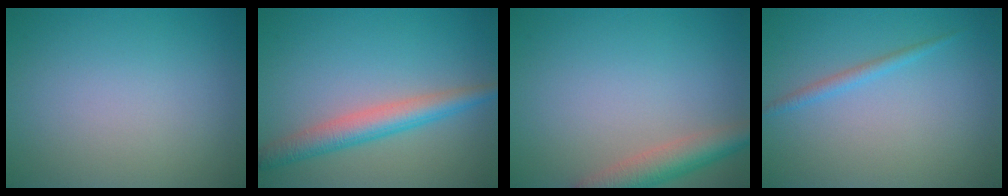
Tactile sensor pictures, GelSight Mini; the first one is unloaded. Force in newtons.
{"total": 3.9, "press": 3.9, "slide": 0.1}
{"total": 4.1, "press": 4.0, "slide": 0.3}
{"total": 1.2, "press": 1.2, "slide": 0.1}